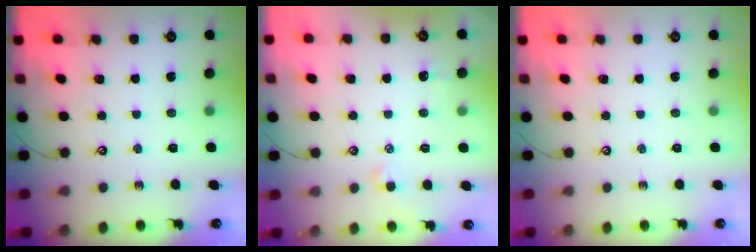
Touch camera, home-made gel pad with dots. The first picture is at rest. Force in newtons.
{"total": 1.4, "press": 1.3, "slide": 0.5}
{"total": 0.0}